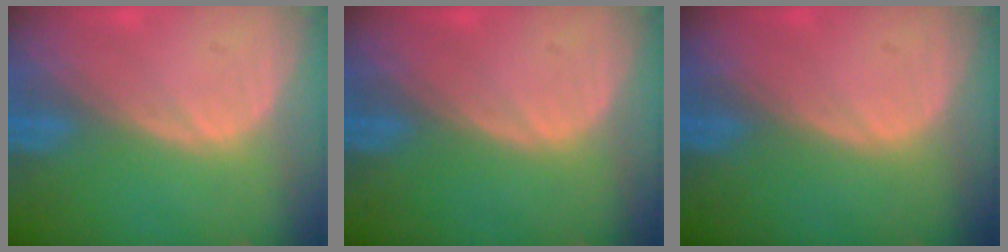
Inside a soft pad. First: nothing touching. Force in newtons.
{"total": 0.0}
{"total": 0.0}